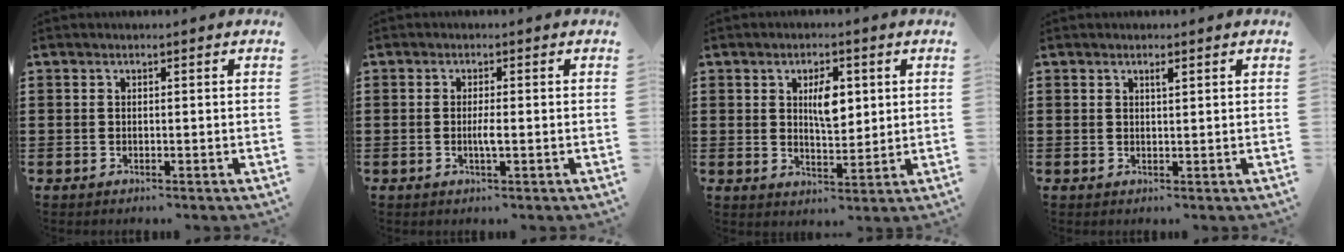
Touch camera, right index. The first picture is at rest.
{"total": 2.0, "force": [-0.6, 0.0, 1.9], "torque": [-0.042, -0.008, -0.013]}
{"total": 5.4, "force": [1.5, 2.5, 4.6], "torque": [-0.072, 0.001, 0.019]}
{"total": 0.9, "force": [0.5, 0.2, 0.7], "torque": [-0.014, 0.001, 0.009]}